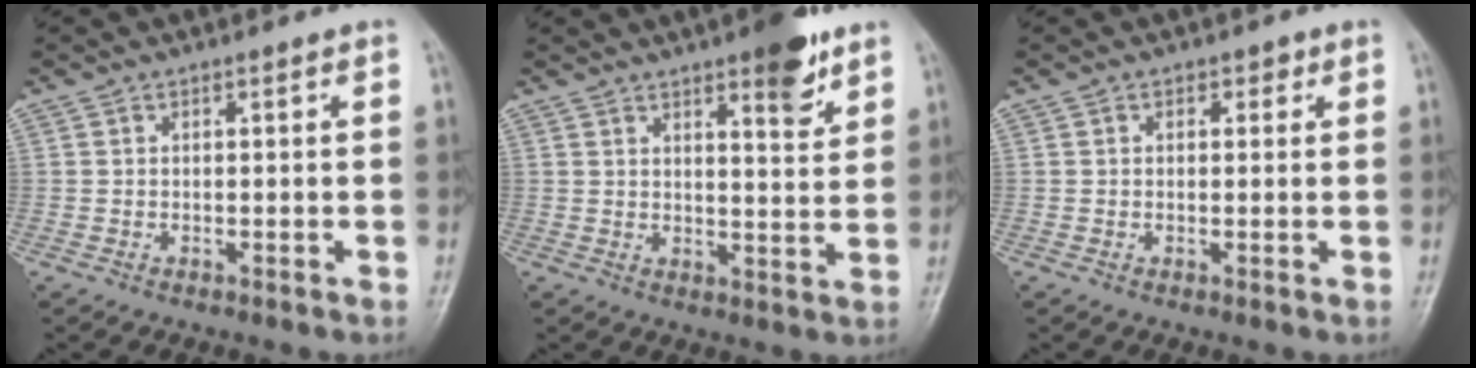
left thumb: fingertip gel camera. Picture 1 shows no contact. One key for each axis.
{"total": 8.0, "fx": 5.1, "fy": 2.2, "fz": 5.7, "tx": -0.065, "ty": -0.030, "tz": 0.068}
{"total": 1.5, "fx": 0.7, "fy": 1.1, "fz": 0.8, "tx": 0.005, "ty": 0.000, "tz": 0.004}